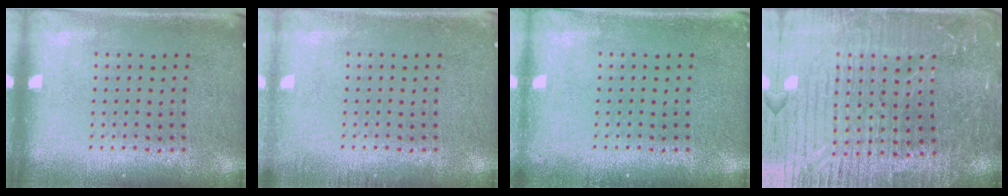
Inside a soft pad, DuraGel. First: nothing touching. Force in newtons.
{"total": 1.1, "press": 1.0, "slide": 0.2}
{"total": 0.6, "press": 0.6, "slide": 0.1}
{"total": 5.0, "press": 4.7, "slide": 1.7}